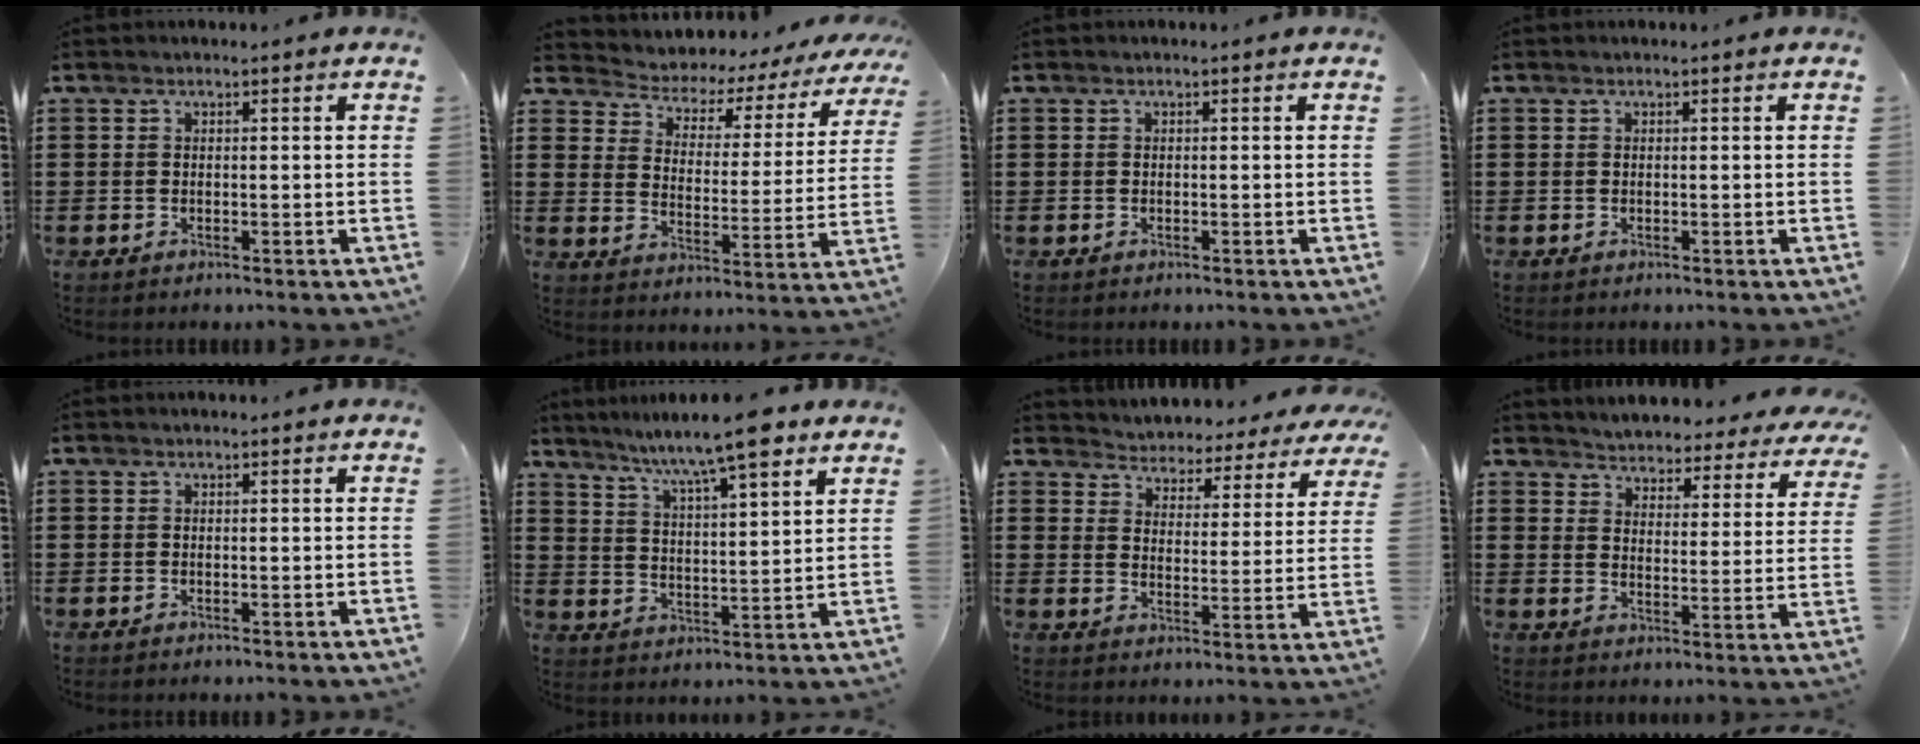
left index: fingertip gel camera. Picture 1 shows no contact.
{"total": 3.2, "force": [3.0, 1.0, 0.3], "torque": [-0.031, -0.032, 0.040]}
{"total": 0.0}
{"total": 0.0}
{"total": 0.0}
{"total": 8.6, "force": [6.9, 1.0, 5.0], "torque": [-0.109, -0.026, 0.118]}
{"total": 3.6, "force": [3.5, 0.2, -0.8], "torque": [-0.011, -0.031, 0.055]}
{"total": 3.9, "force": [3.8, 0.1, -0.8], "torque": [-0.013, -0.037, 0.062]}